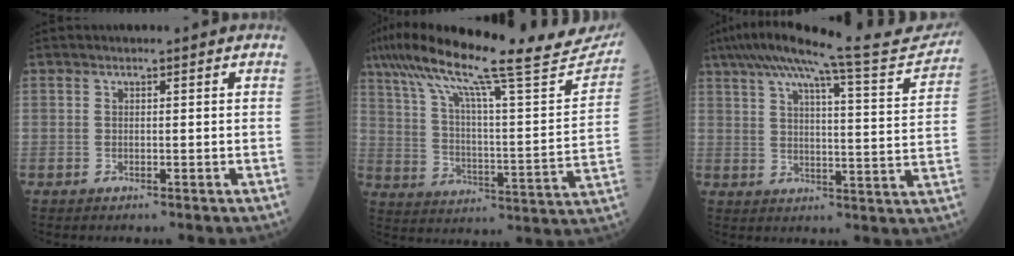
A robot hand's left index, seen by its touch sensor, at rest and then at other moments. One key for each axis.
{"total": 28.0, "fx": 22.8, "fy": 3.3, "fz": 16.0, "tx": -0.269, "ty": -0.010, "tz": 0.311}
{"total": 19.4, "fx": 17.4, "fy": 0.4, "fz": 8.5, "tx": -0.131, "ty": -0.026, "tz": 0.223}